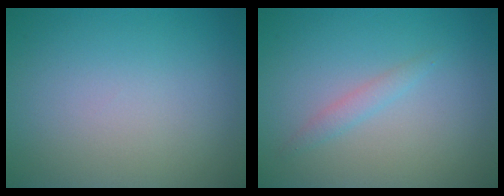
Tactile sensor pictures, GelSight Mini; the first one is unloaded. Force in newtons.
{"total": 1.2, "press": 1.2, "slide": 0.1}